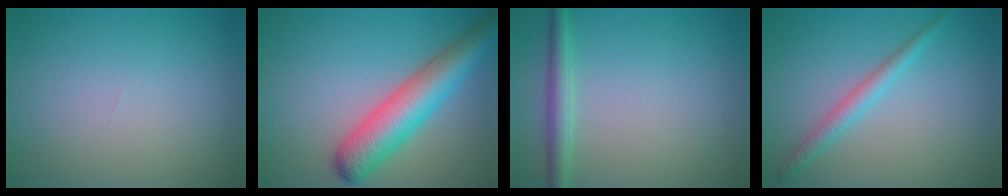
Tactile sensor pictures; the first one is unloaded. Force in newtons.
{"total": 6.9, "press": 6.9, "slide": 0.3}
{"total": 2.2, "press": 2.2, "slide": 0.0}
{"total": 2.0, "press": 2.0, "slide": 0.0}